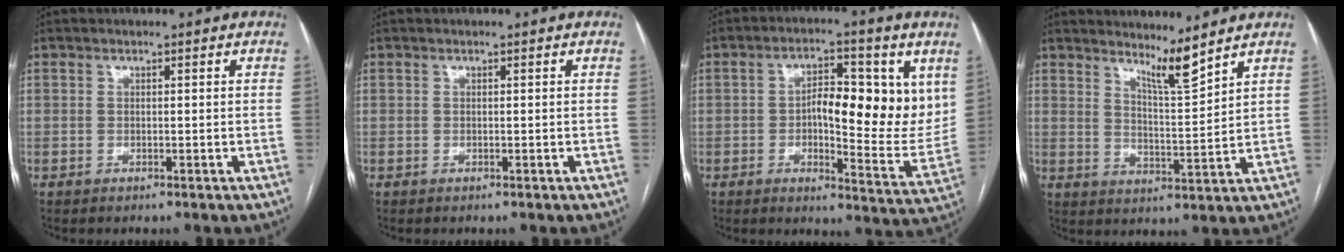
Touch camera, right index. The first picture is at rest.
{"total": 0.0}
{"total": 14.1, "force": [3.0, 5.3, 12.7], "torque": [-0.165, 0.010, 0.045]}
{"total": 5.2, "force": [4.5, -0.9, 2.3], "torque": [-0.043, -0.027, 0.084]}